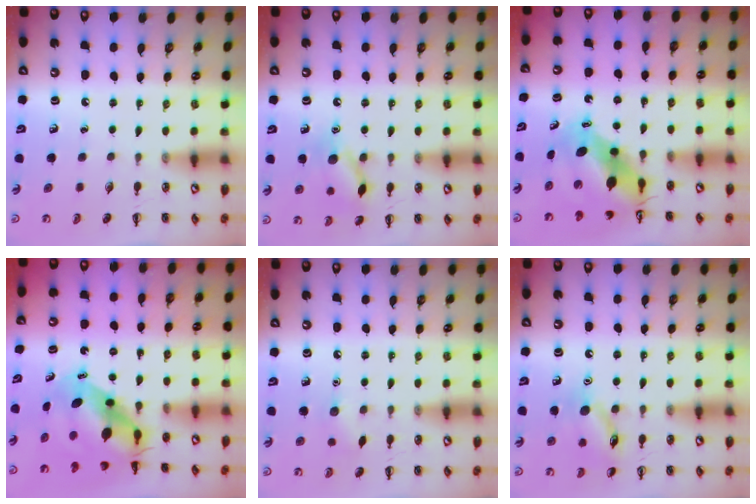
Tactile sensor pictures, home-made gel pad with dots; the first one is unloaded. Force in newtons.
{"total": 12.0, "press": 12.0, "slide": 0.7}
{"total": 8.4, "press": 8.0, "slide": 2.5}
{"total": 7.6, "press": 7.3, "slide": 2.0}
{"total": 5.7, "press": 5.6, "slide": 1.1}
{"total": 11.5, "press": 11.5, "slide": 0.6}